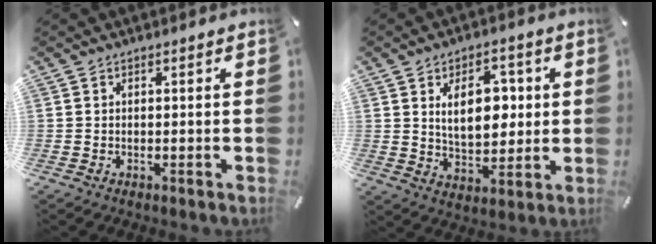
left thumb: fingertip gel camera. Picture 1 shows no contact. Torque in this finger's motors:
{"motor_torque": [0.49, 0.33, 0.17, 0.10, 0.18]}